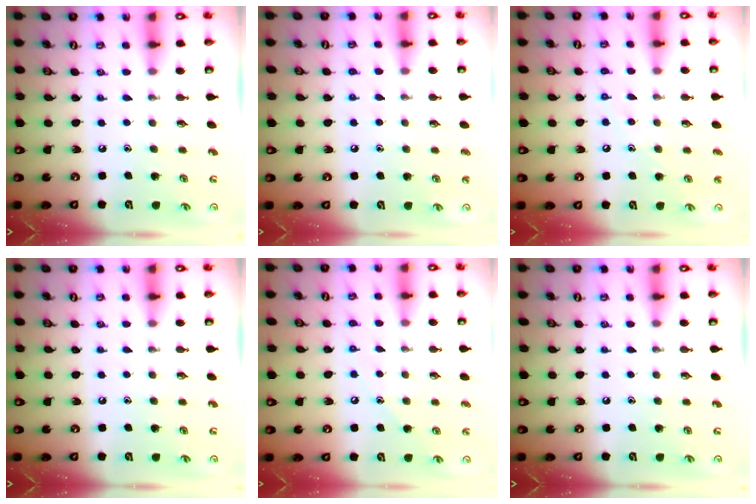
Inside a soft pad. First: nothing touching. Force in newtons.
{"total": 5.4, "press": 5.4, "slide": 0.5}
{"total": 6.2, "press": 6.2, "slide": 0.7}
{"total": 0.0}
{"total": 4.8, "press": 4.8, "slide": 0.5}
{"total": 0.0}